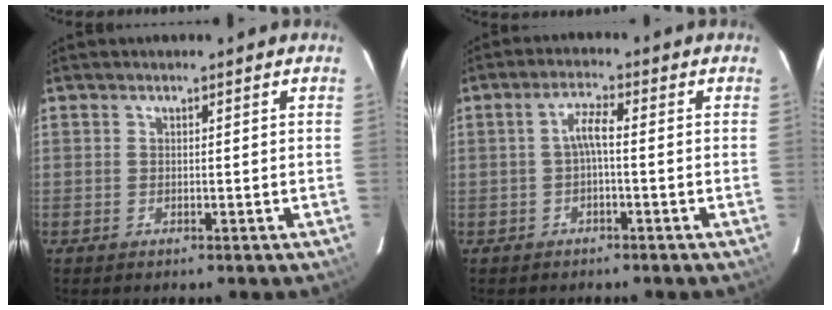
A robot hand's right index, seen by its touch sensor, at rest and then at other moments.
{"total": 2.9, "force": [-0.7, 0.3, 2.8], "torque": [-0.056, 0.008, -0.012]}